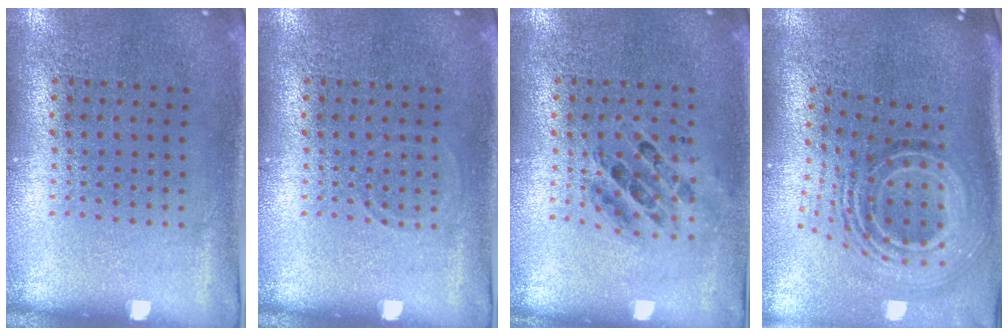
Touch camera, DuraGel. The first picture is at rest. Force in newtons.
{"total": 0.6, "press": 0.5, "slide": 0.2}
{"total": 0.7, "press": 0.7, "slide": 0.1}
{"total": 2.5, "press": 1.6, "slide": 1.9}